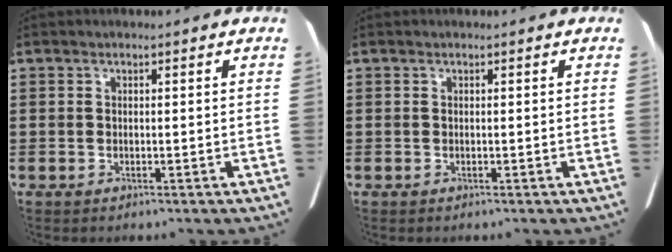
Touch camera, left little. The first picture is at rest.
{"total": 0.0}